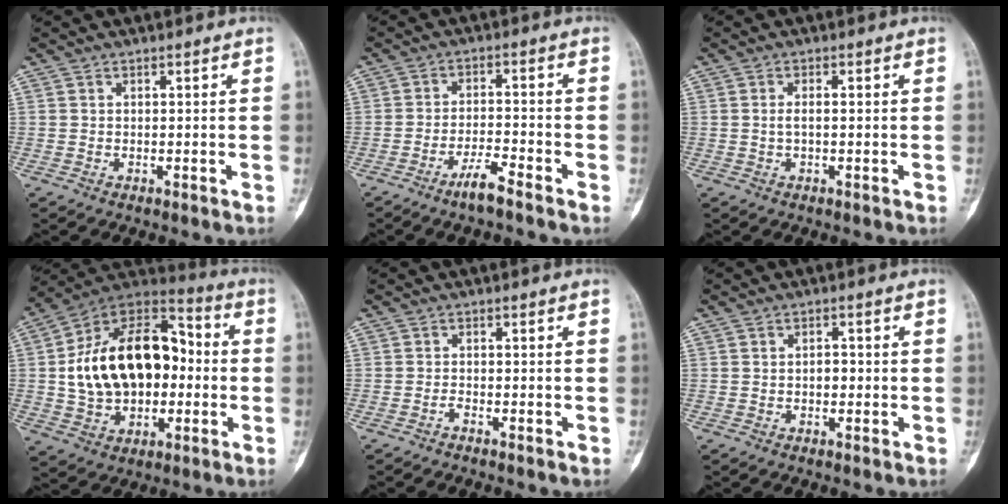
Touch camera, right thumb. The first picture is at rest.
{"total": 4.8, "force": [-3.7, 0.3, 3.1], "torque": [-0.063, 0.021, -0.072]}
{"total": 1.5, "force": [-0.1, 0.5, 1.4], "torque": [-0.032, 0.006, -0.002]}
{"total": 23.7, "force": [0.3, 15.4, 18.0], "torque": [-0.278, 0.038, 0.009]}
{"total": 0.9, "force": [-0.8, 0.0, 0.3], "torque": [-0.008, 0.005, -0.017]}
{"total": 1.8, "force": [-0.2, 1.2, 1.3], "torque": [-0.013, 0.004, -0.005]}